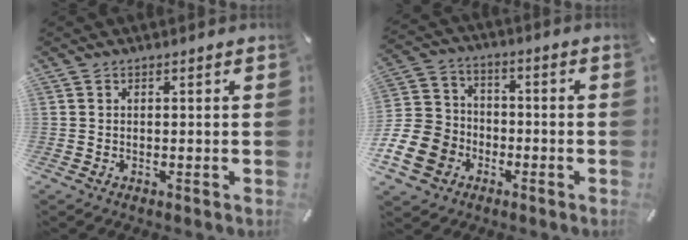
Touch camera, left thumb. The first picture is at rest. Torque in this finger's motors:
{"motor_torque": [0.92, 4.09, 0.82, -0.08, 0.65]}